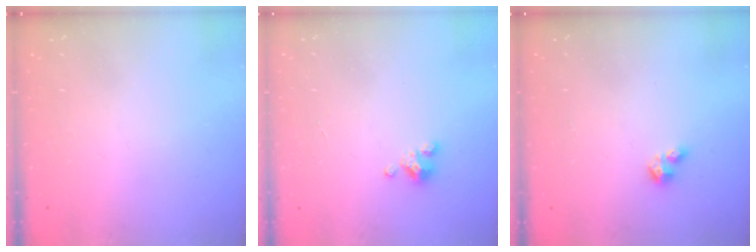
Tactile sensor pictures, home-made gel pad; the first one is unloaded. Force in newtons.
{"total": 3.4, "press": 3.4, "slide": 0.2}
{"total": 2.9, "press": 2.8, "slide": 0.6}